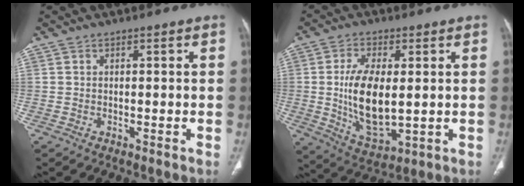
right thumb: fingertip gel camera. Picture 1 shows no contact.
{"total": 13.3, "force": [0.3, 6.4, 11.6], "torque": [-0.212, -0.020, 0.017]}